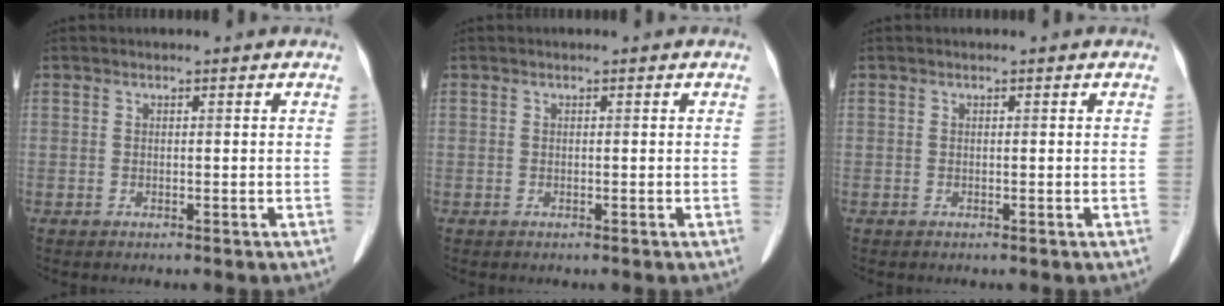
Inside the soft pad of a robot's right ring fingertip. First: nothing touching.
{"total": 0.0}
{"total": 0.0}